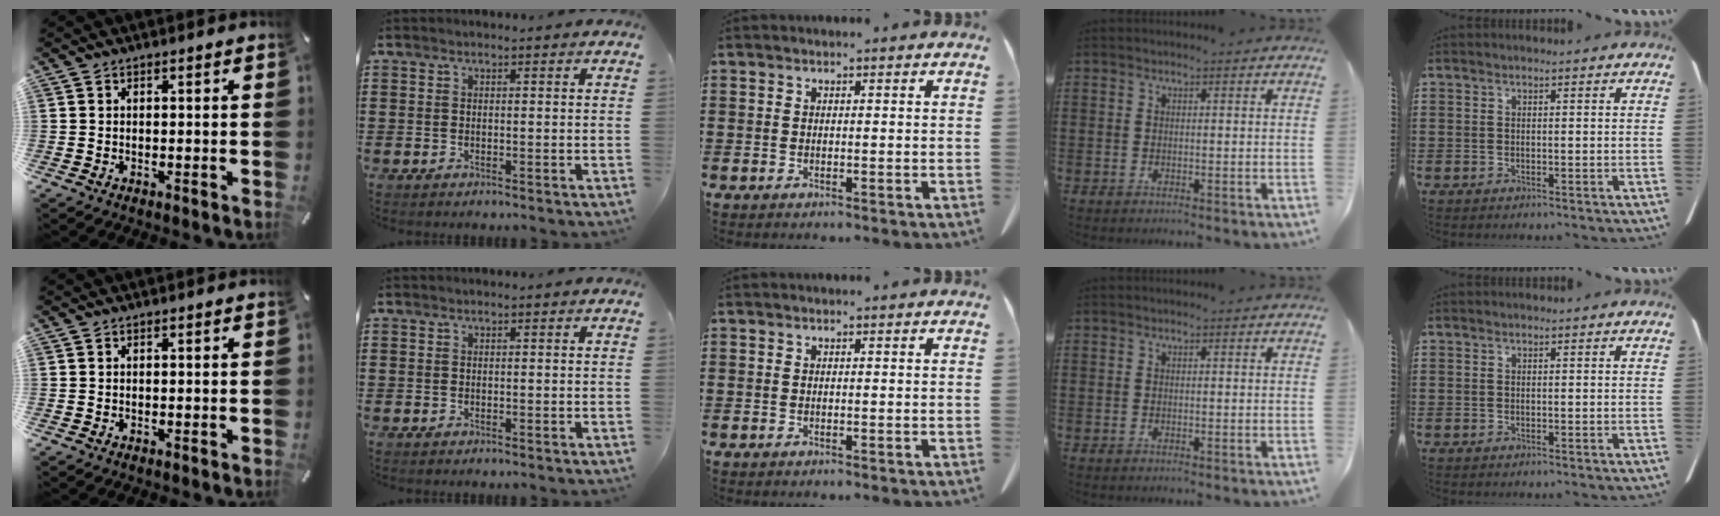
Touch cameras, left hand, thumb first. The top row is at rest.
{}